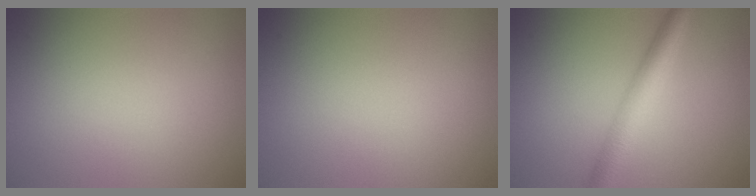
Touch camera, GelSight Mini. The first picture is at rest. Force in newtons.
{"total": 0.0}
{"total": 4.4, "press": 4.4, "slide": 0.1}